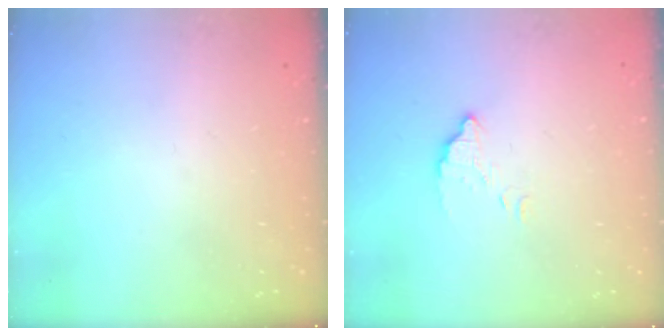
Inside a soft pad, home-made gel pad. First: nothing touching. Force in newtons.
{"total": 3.1, "press": 3.1, "slide": 0.2}